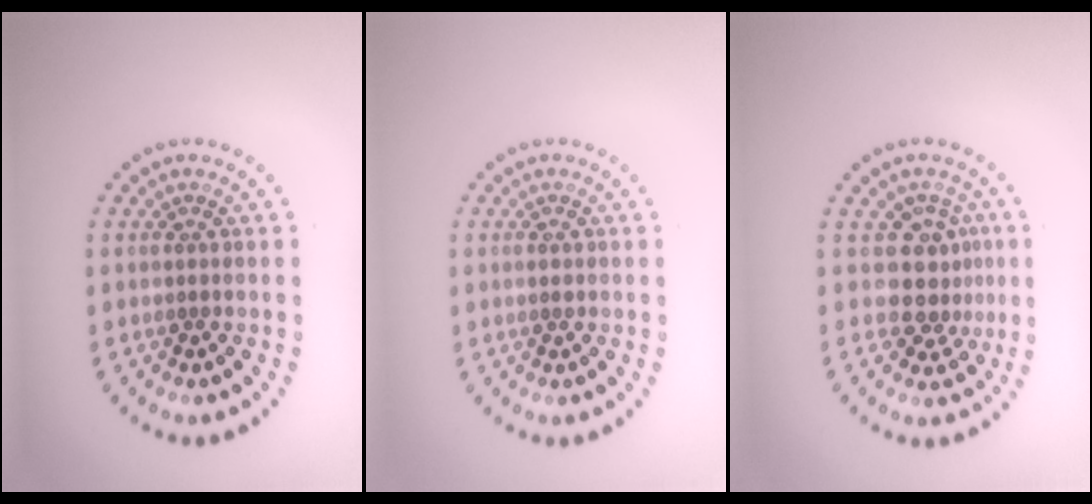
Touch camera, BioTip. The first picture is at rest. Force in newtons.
{"total": 0.9, "press": 0.9, "slide": 0.1}
{"total": 3.2, "press": 2.4, "slide": 2.1}